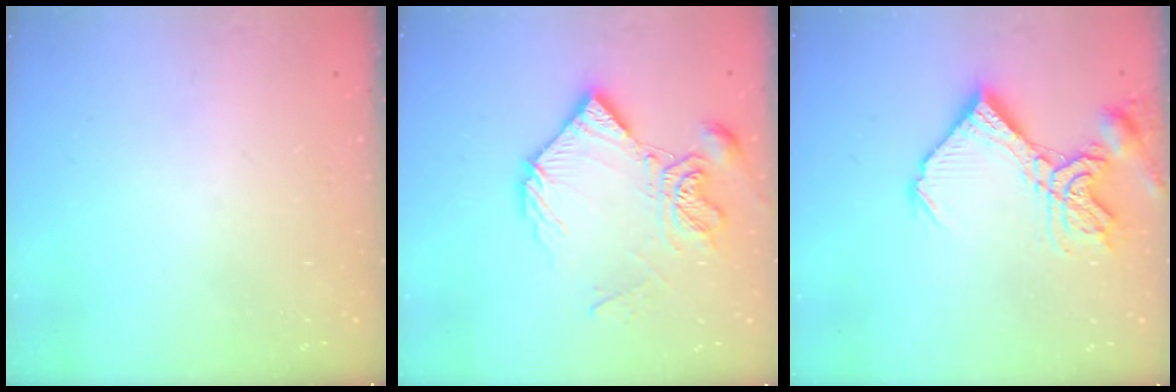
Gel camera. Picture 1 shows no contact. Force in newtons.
{"total": 12.8, "press": 12.8, "slide": 1.1}
{"total": 16.3, "press": 16.2, "slide": 1.9}